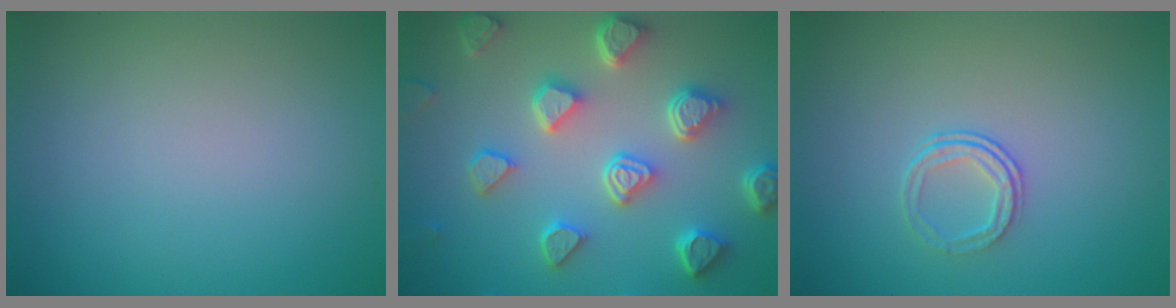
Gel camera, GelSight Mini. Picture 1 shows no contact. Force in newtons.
{"total": 6.7, "press": 5.4, "slide": 4.0}
{"total": 1.7, "press": 1.1, "slide": 1.4}